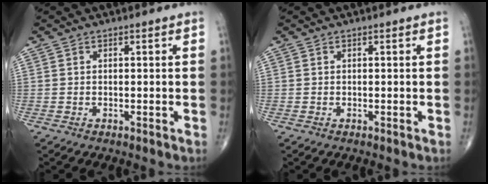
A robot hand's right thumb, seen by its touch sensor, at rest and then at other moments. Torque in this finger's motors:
{"motor_torque": [0.00, 0.00, 0.04, 0.01, 0.00]}